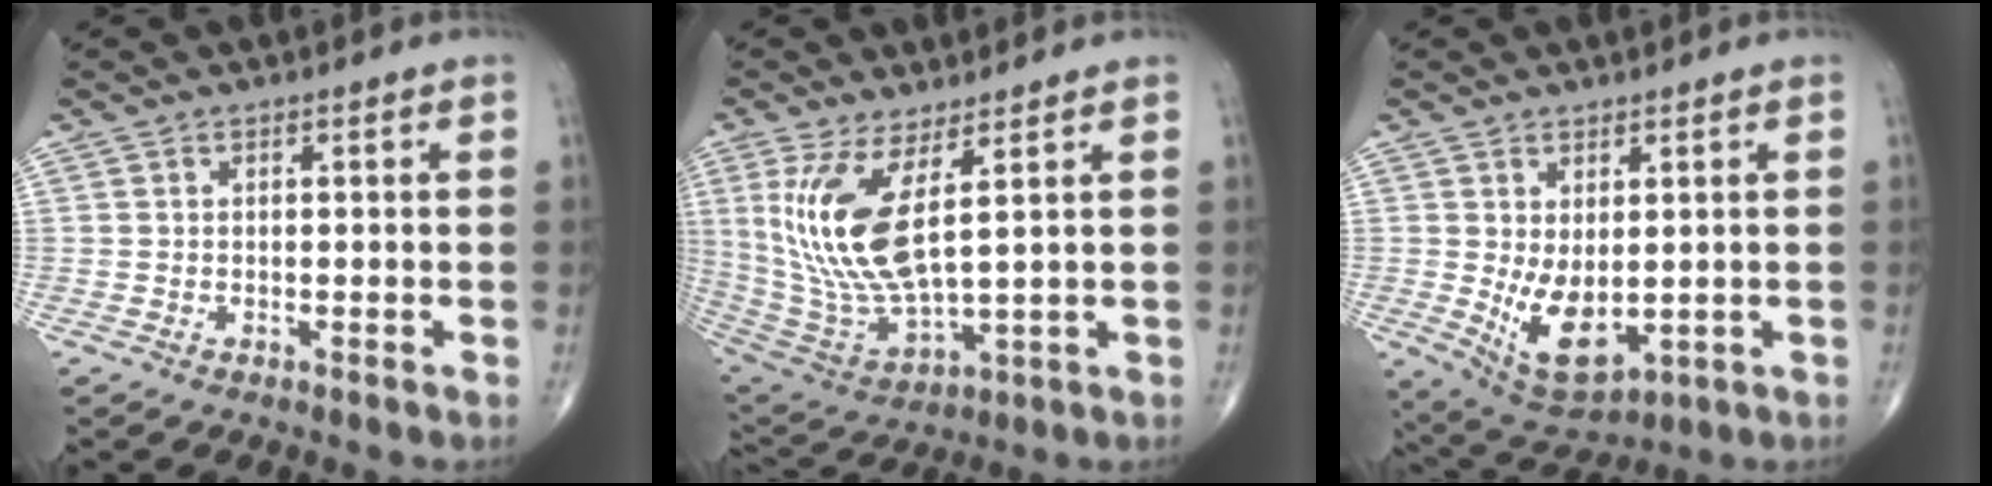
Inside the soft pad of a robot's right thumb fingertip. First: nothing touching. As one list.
[{"total": 14.9, "force": [4.5, 4.8, 13.4], "torque": [-0.290, -0.037, 0.106]}, {"total": 9.2, "force": [-0.3, 4.9, 7.8], "torque": [-0.120, -0.017, 0.018]}]